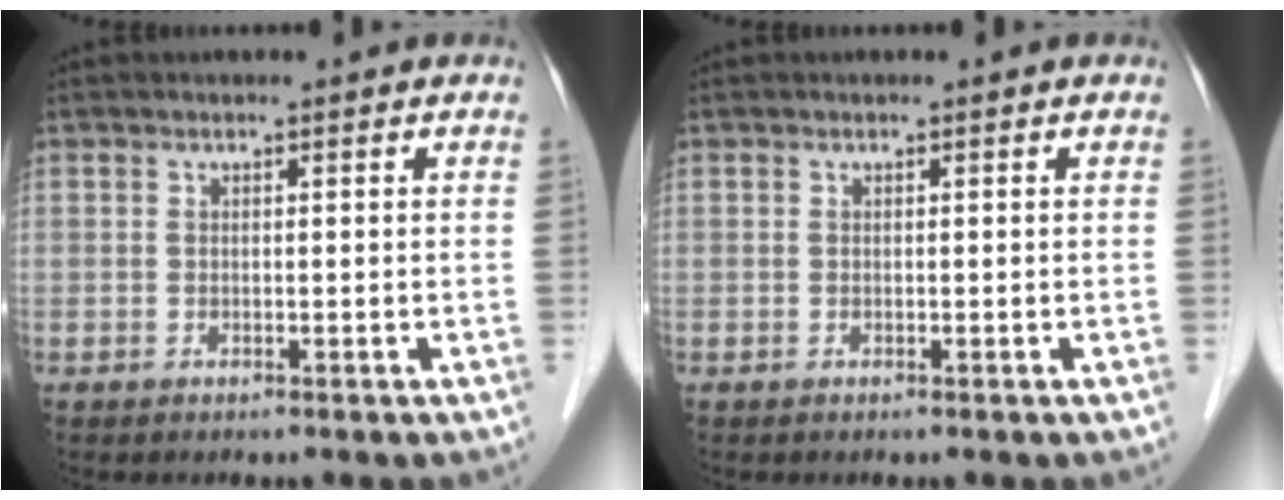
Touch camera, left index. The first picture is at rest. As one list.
[{"total": 0.0}]